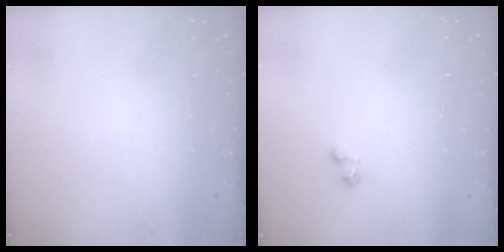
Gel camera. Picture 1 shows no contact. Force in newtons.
{"total": 2.4, "press": 2.4, "slide": 0.4}